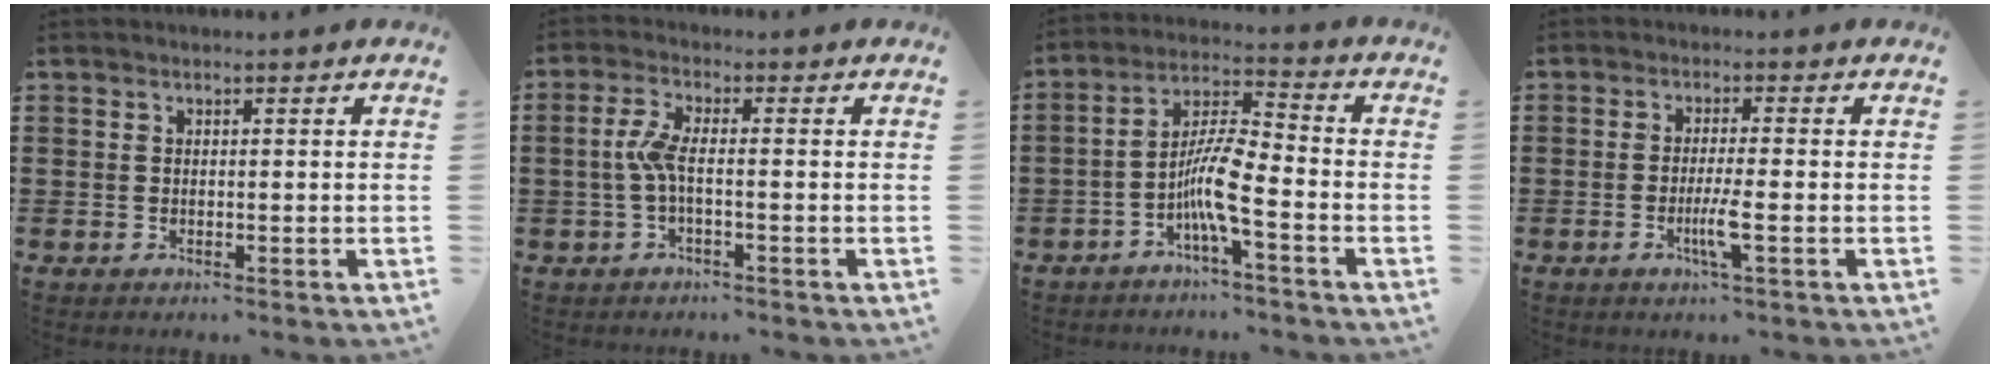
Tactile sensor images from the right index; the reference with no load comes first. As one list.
[{"total": 4.2, "force": [-0.7, 1.0, 4.0], "torque": [-0.096, -0.005, -0.021]}, {"total": 7.6, "force": [-3.2, 1.1, 6.7], "torque": [-0.143, -0.006, -0.066]}, {"total": 4.1, "force": [-1.5, -0.1, 3.9], "torque": [-0.073, -0.013, -0.030]}]